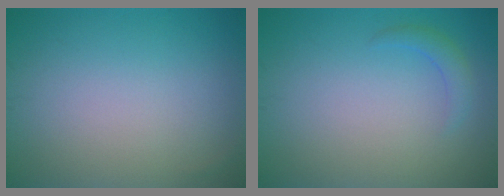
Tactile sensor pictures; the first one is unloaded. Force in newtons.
{"total": 1.4, "press": 1.4, "slide": 0.0}